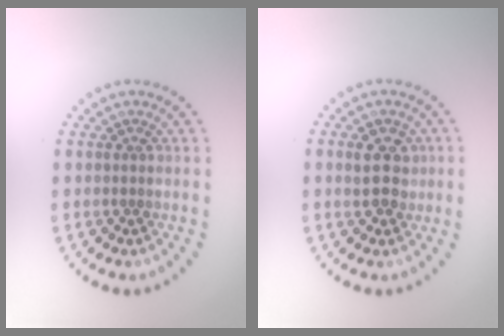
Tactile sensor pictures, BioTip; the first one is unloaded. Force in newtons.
{"total": 3.1, "press": 3.1, "slide": 0.7}